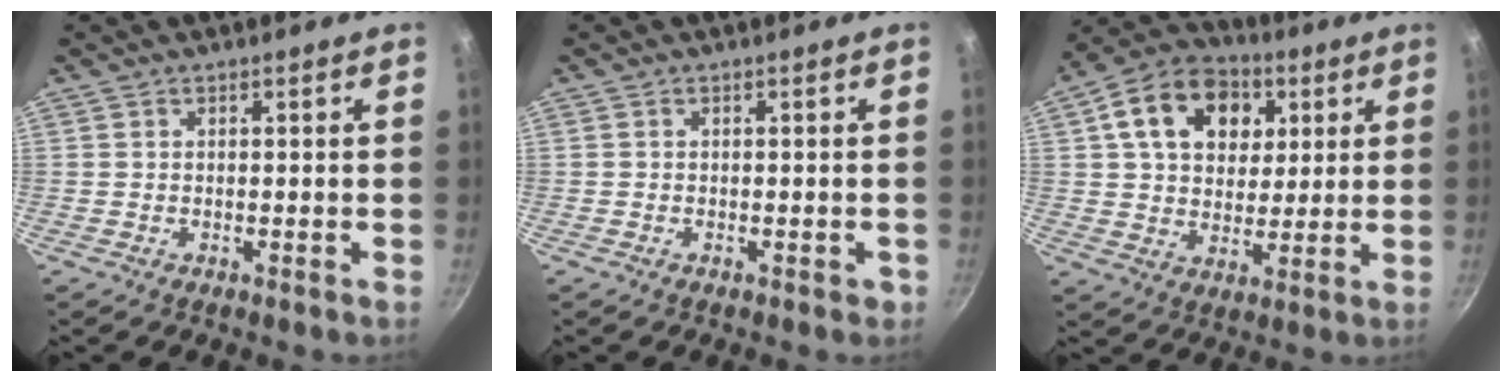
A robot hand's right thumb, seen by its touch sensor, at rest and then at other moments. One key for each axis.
{"total": 1.1, "fx": -0.4, "fy": 0.8, "fz": 0.6, "tx": 0.000, "ty": 0.004, "tz": -0.005}
{"total": 16.6, "fx": 5.5, "fy": 12.2, "fz": 9.8, "tx": -0.136, "ty": 0.007, "tz": 0.082}